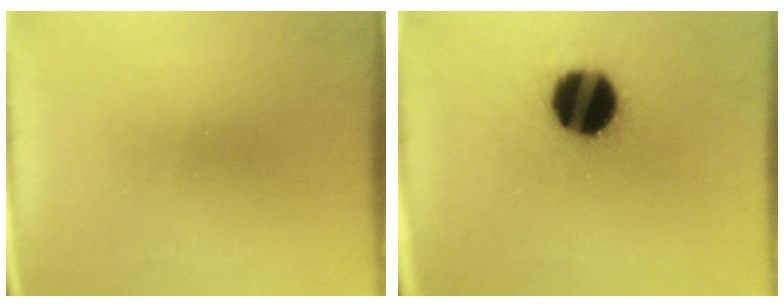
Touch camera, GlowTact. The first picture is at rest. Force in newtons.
{"total": 19.5}